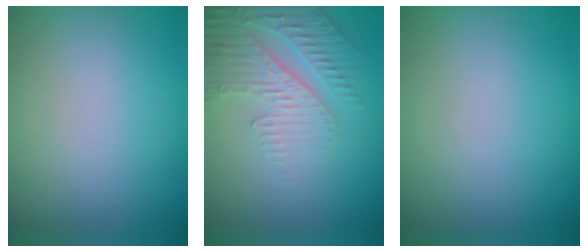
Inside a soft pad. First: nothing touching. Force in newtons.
{"total": 5.0, "press": 3.4, "slide": 3.7}
{"total": 0.0}